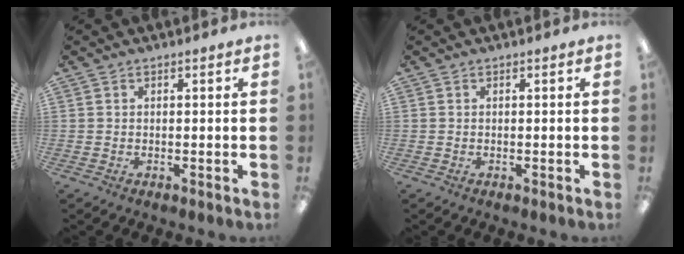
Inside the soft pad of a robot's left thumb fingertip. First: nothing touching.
{"total": 0.0}